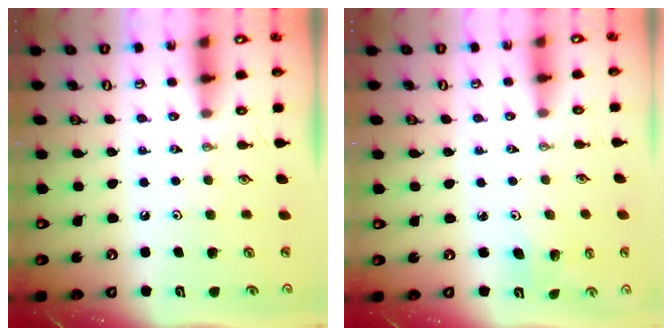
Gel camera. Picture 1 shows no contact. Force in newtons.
{"total": 2.8, "press": 2.4, "slide": 1.5}